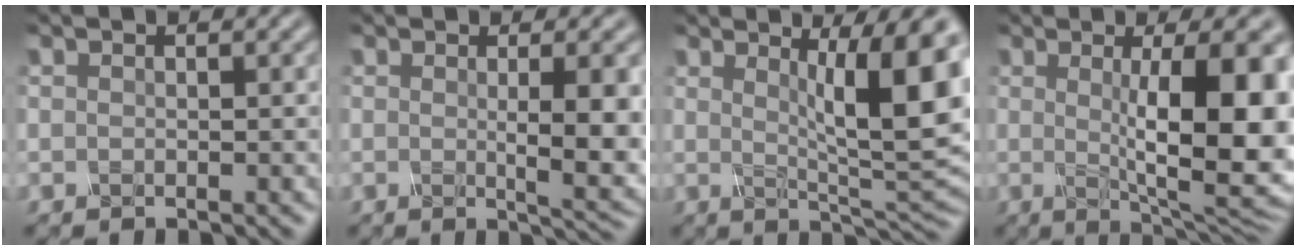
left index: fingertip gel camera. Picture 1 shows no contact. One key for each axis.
{"total": 5.9, "fx": 0.1, "fy": 1.3, "fz": 5.7, "tx": -0.076, "ty": -0.007, "tz": 0.005}
{"total": 9.4, "fx": 2.4, "fy": 2.0, "fz": 8.9, "tx": -0.113, "ty": -0.002, "tz": 0.038}
{"total": 11.5, "fx": 0.6, "fy": 3.0, "fz": 11.0, "tx": -0.135, "ty": -0.008, "tz": 0.011}